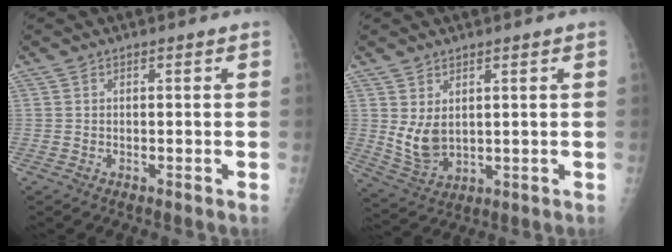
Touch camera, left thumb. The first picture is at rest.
{"total": 6.6, "force": [1.7, 4.1, 4.9], "torque": [-0.084, -0.019, 0.048]}